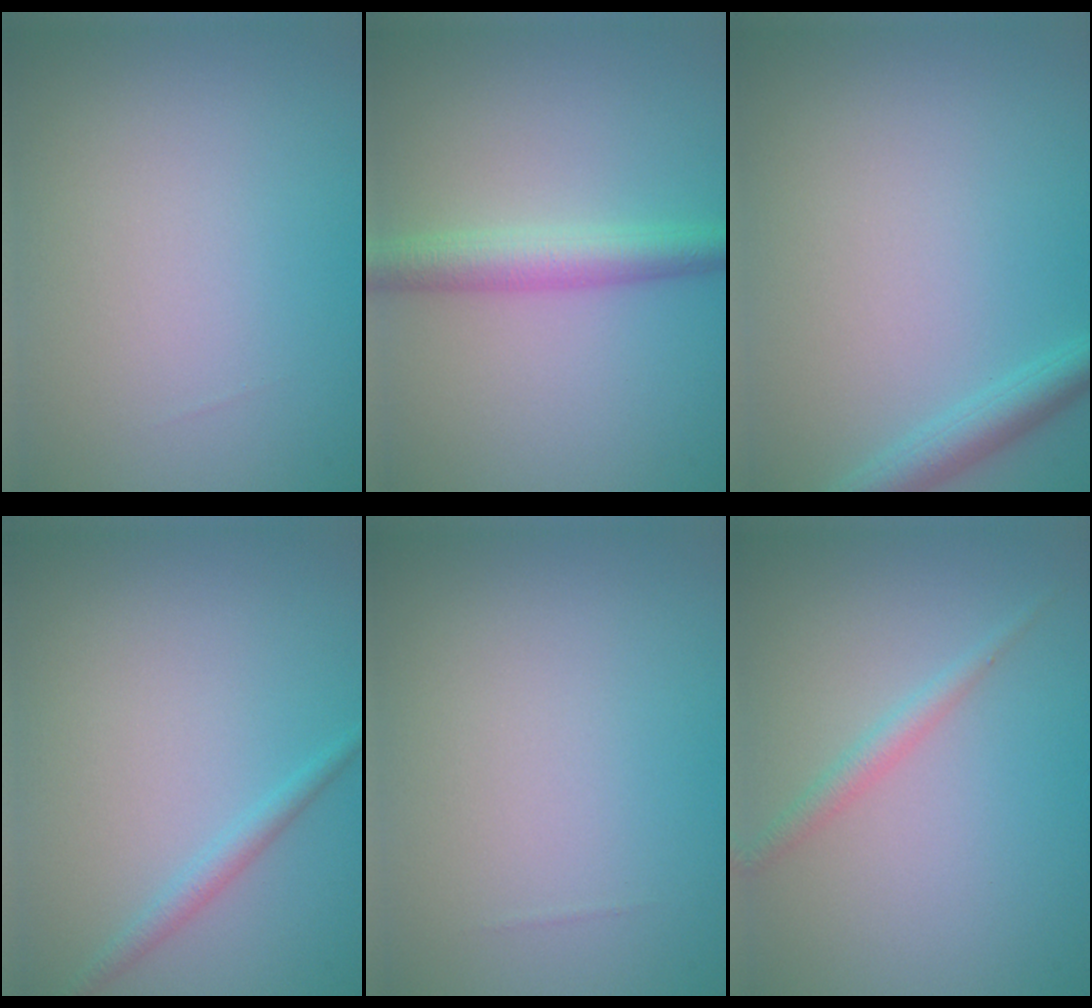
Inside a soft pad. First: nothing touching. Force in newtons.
{"total": 3.7, "press": 3.7, "slide": 0.0}
{"total": 2.7, "press": 2.7, "slide": 0.2}
{"total": 1.5, "press": 1.5, "slide": 0.1}
{"total": 0.0}
{"total": 1.5, "press": 1.5, "slide": 0.1}